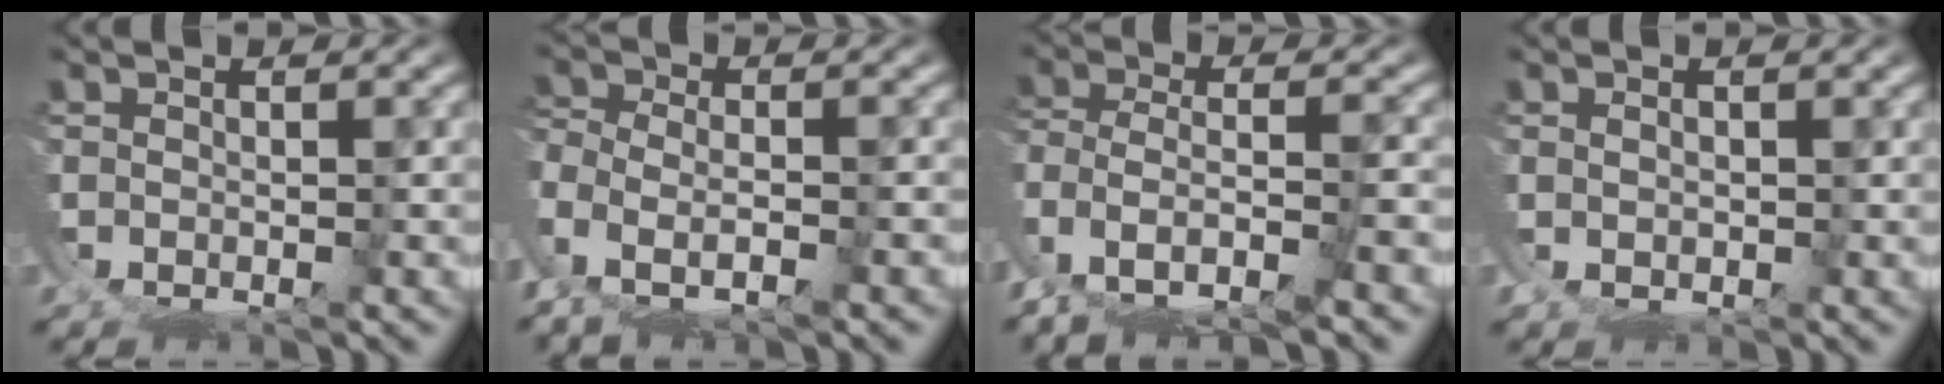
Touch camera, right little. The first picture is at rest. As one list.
[{"total": 3.8, "force": [-1.3, 2.1, 2.8], "torque": [-0.083, -0.027, -0.010]}, {"total": 4.8, "force": [-2.1, 2.5, 3.4], "torque": [-0.097, -0.034, -0.019]}, {"total": 1.2, "force": [1.2, -0.2, 0.2], "torque": [-0.002, 0.000, 0.021]}]